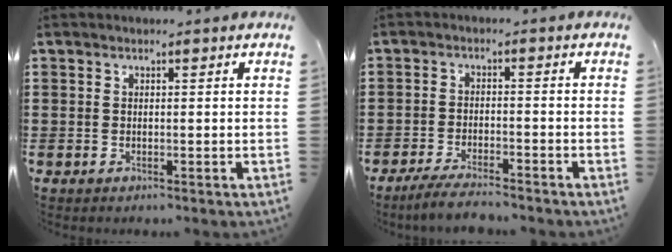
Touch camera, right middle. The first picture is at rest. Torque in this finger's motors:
{"motor_torque": [0.48, -0.40, 0.19, 0.09]}